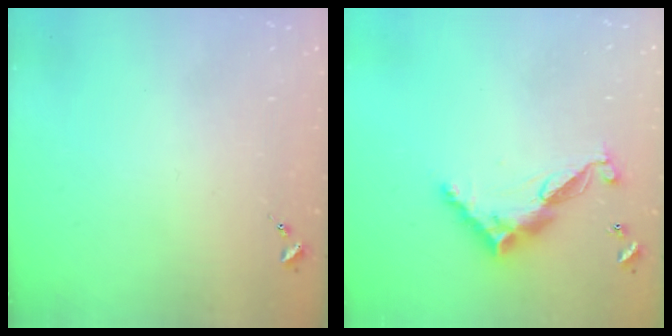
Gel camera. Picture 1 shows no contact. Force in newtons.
{"total": 11.7, "press": 11.7, "slide": 0.3}